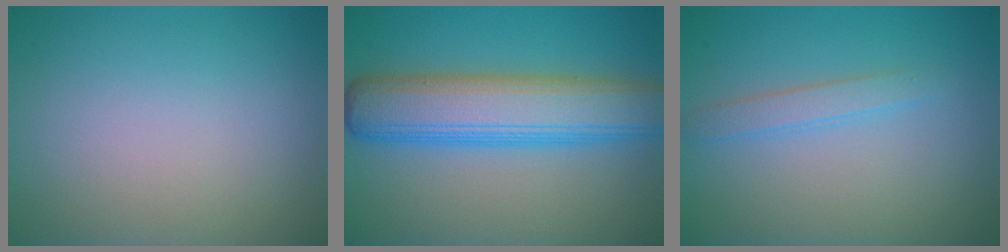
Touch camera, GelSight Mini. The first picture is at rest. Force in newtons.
{"total": 8.3, "press": 8.3, "slide": 0.2}
{"total": 1.7, "press": 1.7, "slide": 0.0}